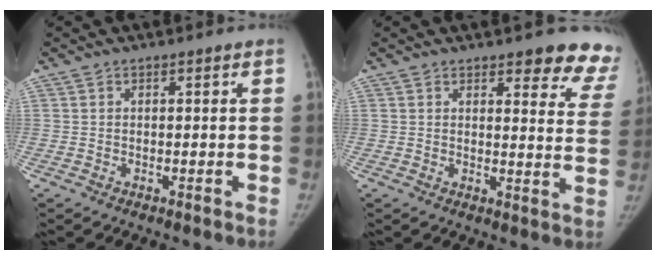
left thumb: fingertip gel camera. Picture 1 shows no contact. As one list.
[{"total": 11.6, "force": [9.7, 3.7, 5.2], "torque": [-0.009, -0.058, 0.084]}]